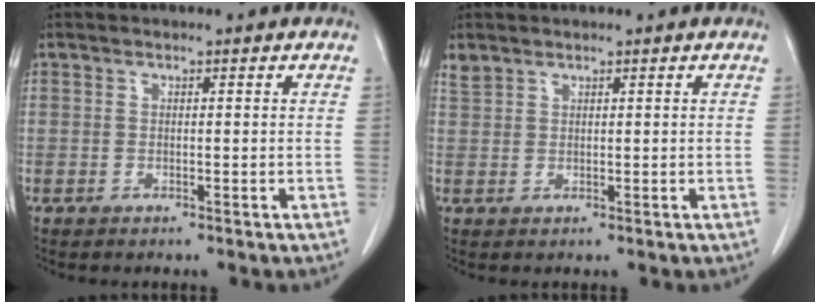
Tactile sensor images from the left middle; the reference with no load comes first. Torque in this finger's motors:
{"motor_torque": [0.31, -0.28, -0.02, 0.00]}